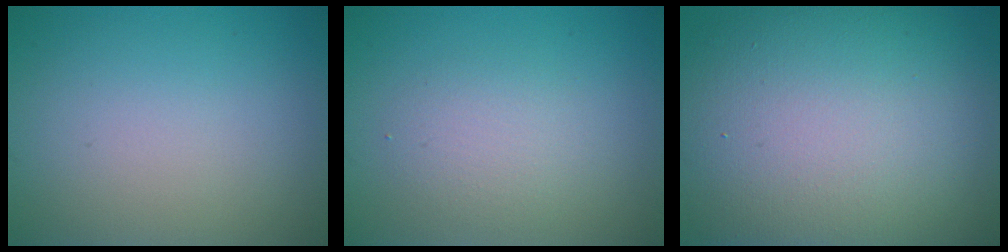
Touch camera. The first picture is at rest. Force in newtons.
{"total": 2.2, "press": 2.2, "slide": 0.2}
{"total": 16.5, "press": 16.5, "slide": 1.4}